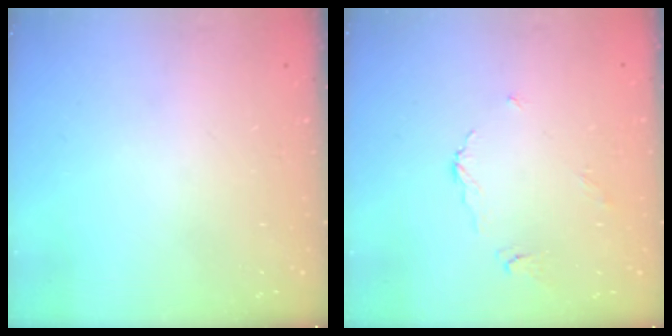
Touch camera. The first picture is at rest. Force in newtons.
{"total": 4.2, "press": 4.1, "slide": 0.5}